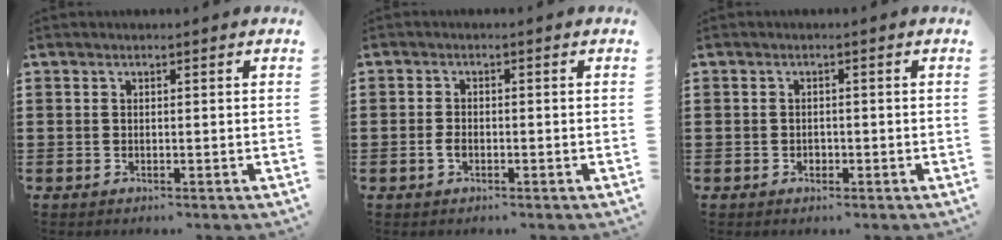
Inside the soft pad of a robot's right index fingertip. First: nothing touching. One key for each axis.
{"total": 1.8, "fx": -0.6, "fy": 1.0, "fz": 1.3, "tx": -0.033, "ty": -0.001, "tz": -0.013}
{"total": 1.0, "fx": -0.4, "fy": 0.8, "fz": 0.4, "tx": -0.010, "ty": 0.001, "tz": -0.009}